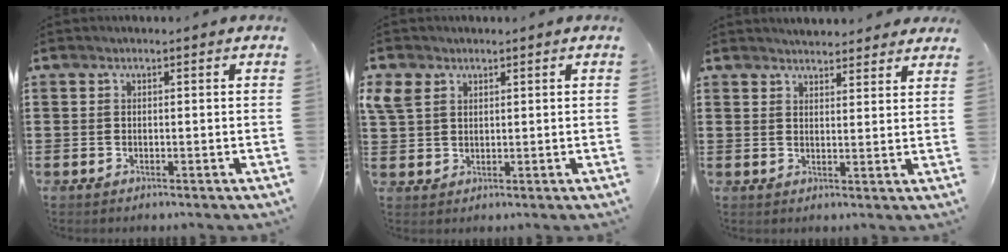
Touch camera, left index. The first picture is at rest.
{"total": 3.5, "force": [1.9, 2.6, 1.4], "torque": [-0.040, 0.011, 0.035]}
{"total": 3.0, "force": [3.0, 0.3, 0.2], "torque": [-0.012, -0.007, 0.056]}